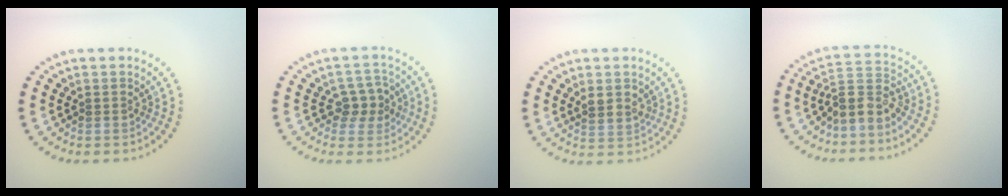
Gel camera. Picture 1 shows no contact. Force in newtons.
{"total": 2.7, "press": 2.5, "slide": 1.0}
{"total": 1.6, "press": 1.5, "slide": 0.7}
{"total": 3.2, "press": 2.5, "slide": 2.0}